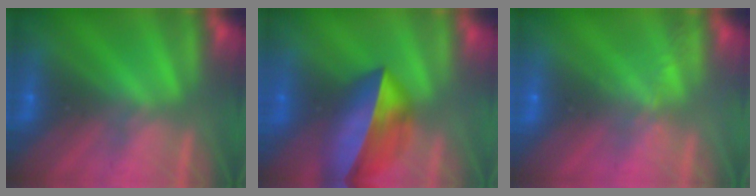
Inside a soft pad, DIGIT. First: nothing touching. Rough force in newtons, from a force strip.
{"total": 6.0}
{"total": 2.2}